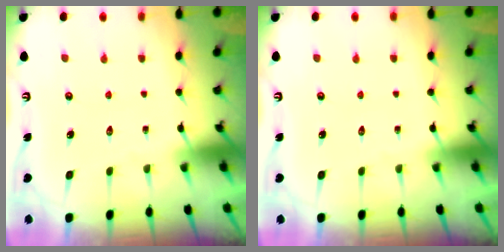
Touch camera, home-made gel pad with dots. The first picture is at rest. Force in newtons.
{"total": 0.0}